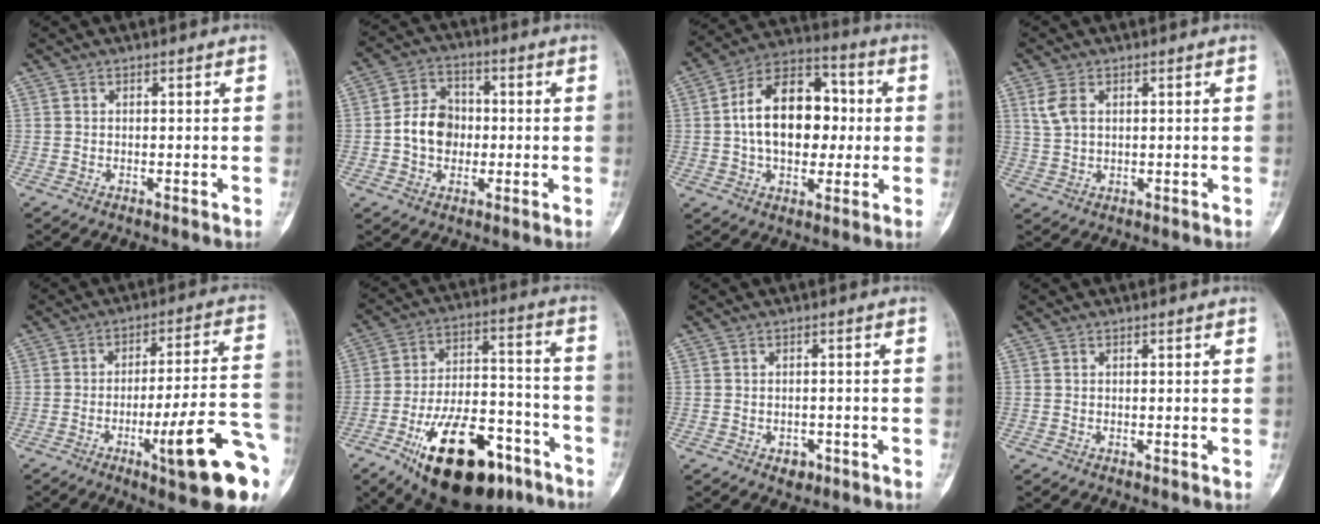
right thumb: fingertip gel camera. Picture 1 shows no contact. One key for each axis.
{"total": 8.8, "fx": -0.7, "fy": 7.1, "fz": 5.2, "tx": -0.063, "ty": 0.022, "tz": -0.021}
{"total": 18.0, "fx": 1.0, "fy": 11.7, "fz": 13.7, "tx": -0.185, "ty": 0.028, "tz": 0.009}
{"total": 4.4, "fx": 1.6, "fy": 2.7, "fz": 3.1, "tx": -0.063, "ty": -0.002, "tz": 0.037}
{"total": 18.1, "fx": -7.2, "fy": 2.6, "fz": 16.5, "tx": -0.199, "ty": 0.027, "tz": -0.098}
{"total": 24.7, "fx": -13.8, "fy": 11.4, "fz": 17.0, "tx": -0.263, "ty": 0.073, "tz": -0.217}
{"total": 2.4, "fx": -1.2, "fy": 1.7, "fz": 1.1, "tx": -0.002, "ty": 0.007, "tz": -0.010}
{"total": 0.0}